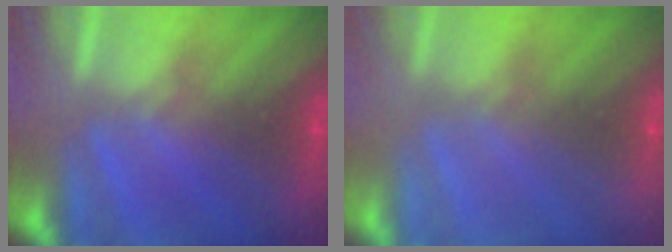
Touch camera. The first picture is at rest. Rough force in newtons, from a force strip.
{"total": 2.9}